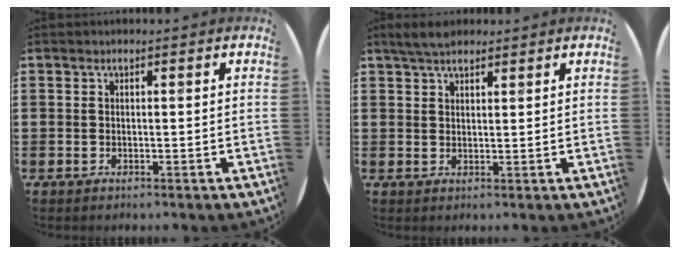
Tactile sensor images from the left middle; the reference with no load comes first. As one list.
[{"total": 3.1, "force": [2.8, 0.9, 1.1], "torque": [-0.027, 0.002, 0.051]}]